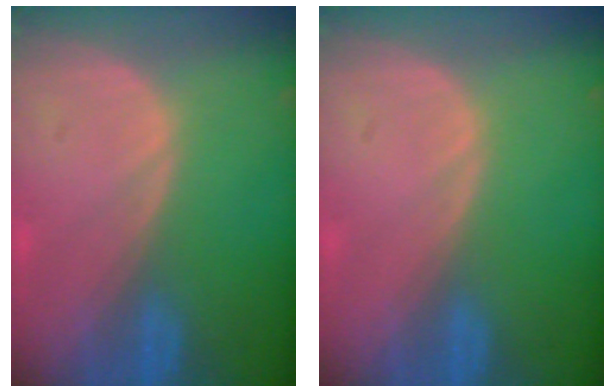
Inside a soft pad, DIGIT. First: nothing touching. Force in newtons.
{"total": 0.0}